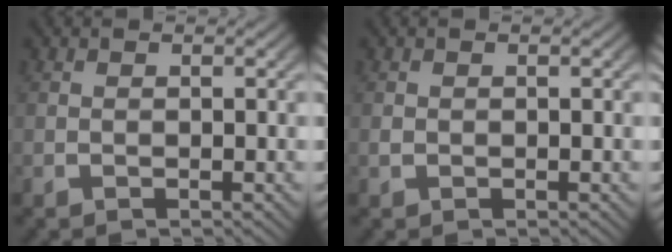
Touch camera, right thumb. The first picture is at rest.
{"total": 0.5, "force": [0.0, 0.5, 0.2], "torque": [-0.004, -0.002, 0.001]}